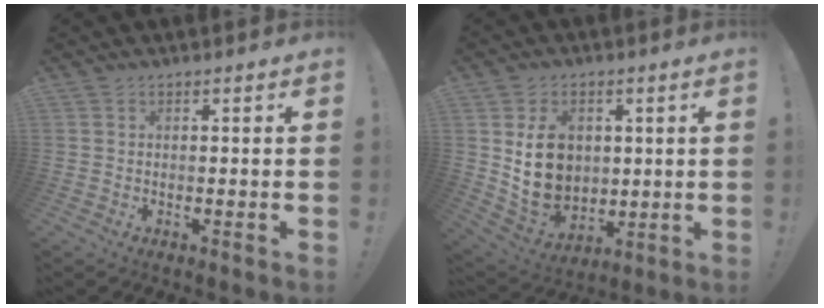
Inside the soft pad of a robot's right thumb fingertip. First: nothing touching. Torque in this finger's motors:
{"motor_torque": [-0.20, 0.89, 0.62, 0.84, 0.12]}